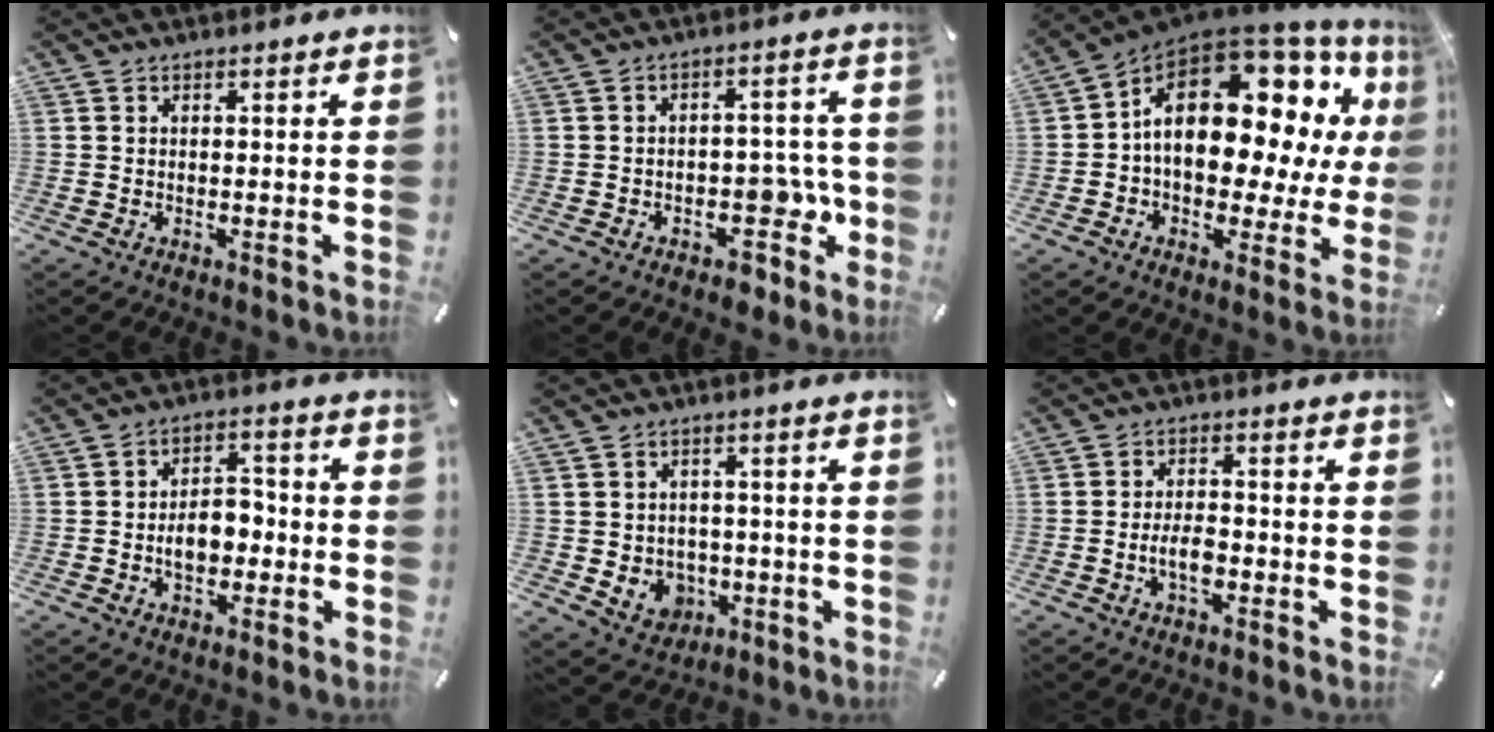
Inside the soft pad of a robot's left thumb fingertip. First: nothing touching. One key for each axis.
{"total": 9.5, "fx": -3.5, "fy": 6.5, "fz": 6.0, "tx": -0.054, "ty": 0.010, "tz": -0.054}
{"total": 19.8, "fx": 5.0, "fy": 12.3, "fz": 14.6, "tx": -0.214, "ty": -0.044, "tz": 0.083}
{"total": 7.2, "fx": -1.9, "fy": 5.2, "fz": 4.5, "tx": -0.069, "ty": 0.010, "tz": -0.035}
{"total": 6.4, "fx": 0.0, "fy": 6.3, "fz": 1.2, "tx": -0.027, "ty": -0.005, "tz": 0.008}
{"total": 4.9, "fx": -1.8, "fy": 2.5, "fz": 3.8, "tx": -0.078, "ty": 0.009, "tz": -0.035}